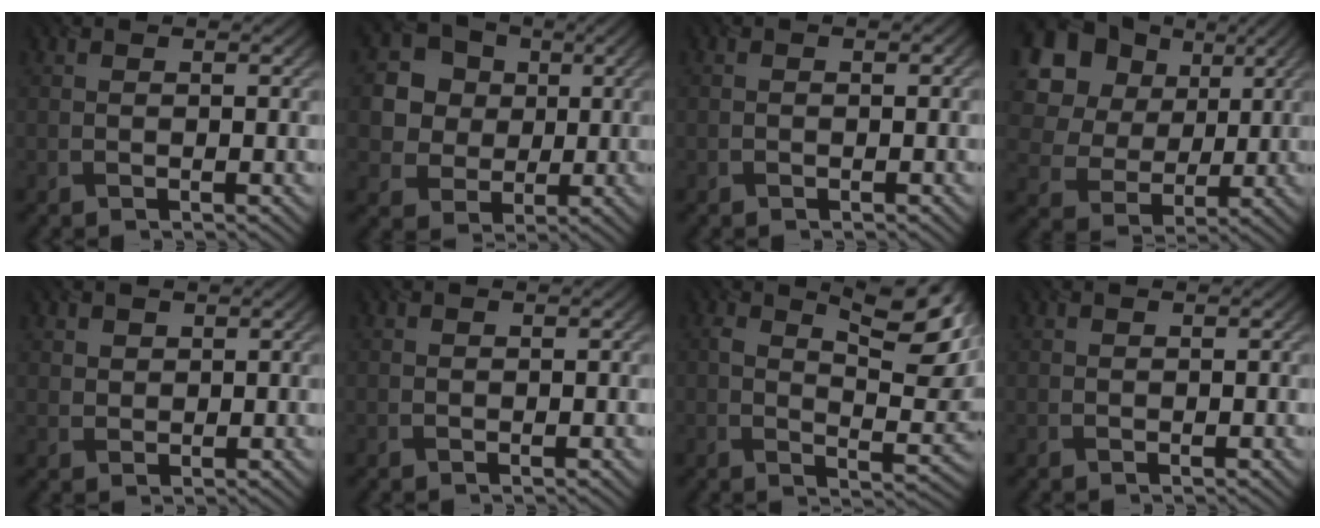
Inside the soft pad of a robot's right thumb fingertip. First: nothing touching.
{"total": 7.3, "force": [1.2, 6.7, 2.8], "torque": [-0.092, 0.007, 0.008]}
{"total": 0.5, "force": [-0.2, 0.4, 0.3], "torque": [-0.004, -0.003, -0.005]}
{"total": 16.1, "force": [6.8, 12.4, 7.8], "torque": [-0.232, 0.040, 0.165]}
{"total": 1.6, "force": [0.9, 1.3, 0.4], "torque": [-0.019, -0.007, 0.022]}
{"total": 0.0}
{"total": 9.3, "force": [4.1, 3.2, 7.7], "torque": [-0.136, -0.003, 0.071]}
{"total": 0.0}